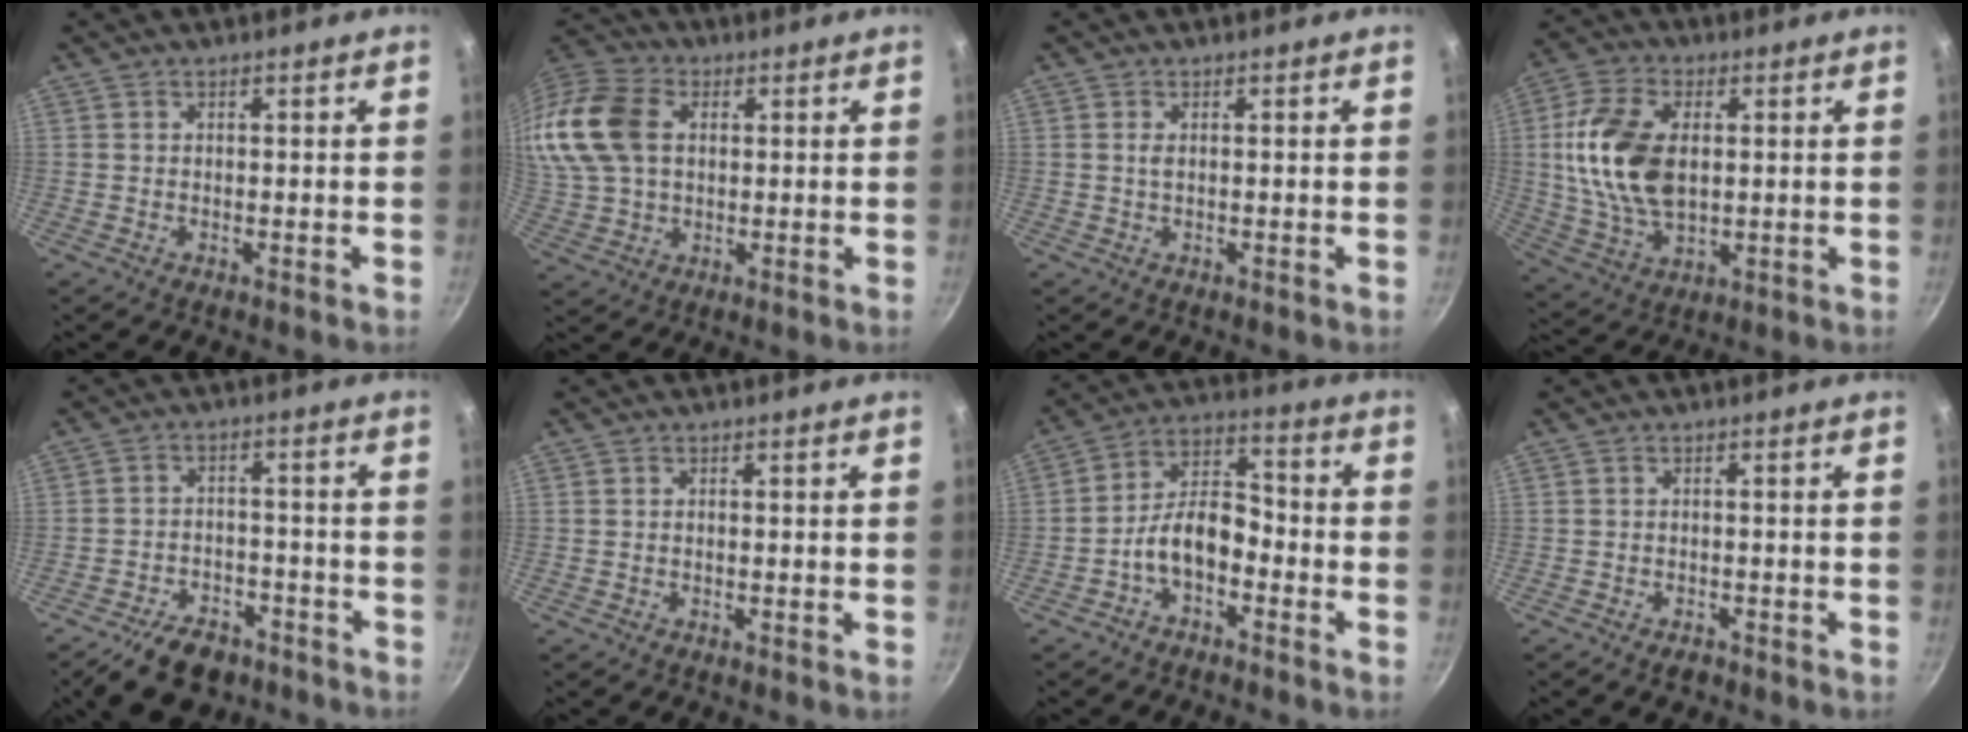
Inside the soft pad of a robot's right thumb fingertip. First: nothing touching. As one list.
[{"total": 20.2, "force": [4.1, 14.4, 13.5], "torque": [-0.303, 0.026, 0.071]}, {"total": 1.0, "force": [0.2, 0.4, 0.9], "torque": [-0.018, 0.000, 0.003]}, {"total": 16.1, "force": [1.9, 9.8, 12.6], "torque": [-0.232, -0.002, 0.037]}, {"total": 10.6, "force": [-7.4, 5.7, 4.8], "torque": [-0.065, 0.051, -0.111]}, {"total": 0.0}, {"total": 9.2, "force": [-4.1, 5.3, 6.4], "torque": [-0.092, 0.057, -0.083]}, {"total": 2.0, "force": [-1.4, 1.0, 0.9], "torque": [-0.016, 0.014, -0.018]}]